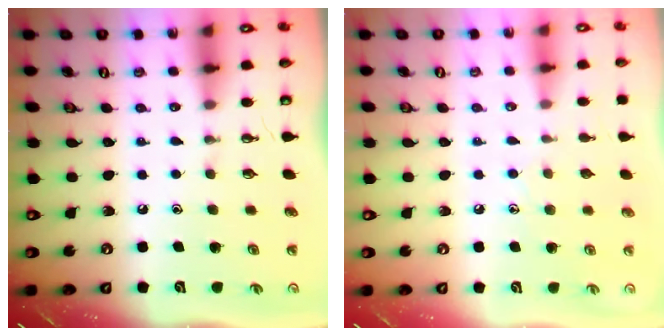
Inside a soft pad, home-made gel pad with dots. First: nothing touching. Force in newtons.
{"total": 6.7, "press": 6.7, "slide": 0.8}